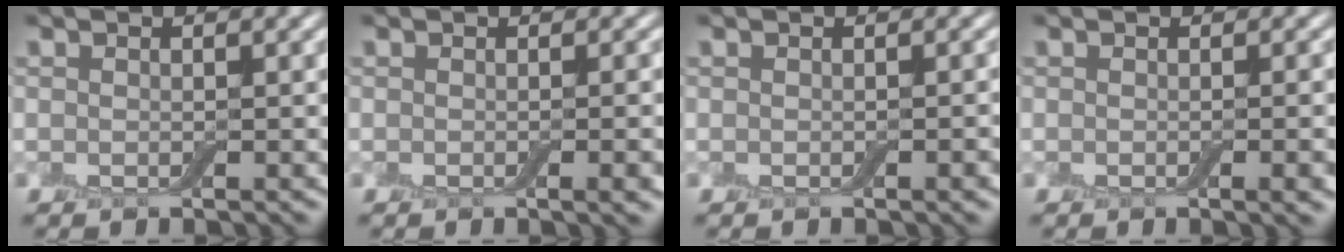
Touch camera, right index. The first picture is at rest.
{"total": 2.3, "force": [-0.4, 0.6, 2.2], "torque": [-0.019, 0.000, -0.004]}
{"total": 1.0, "force": [-0.3, 0.2, 0.9], "torque": [-0.011, 0.002, -0.003]}
{"total": 2.3, "force": [-0.4, 0.6, 2.2], "torque": [-0.020, 0.000, -0.004]}